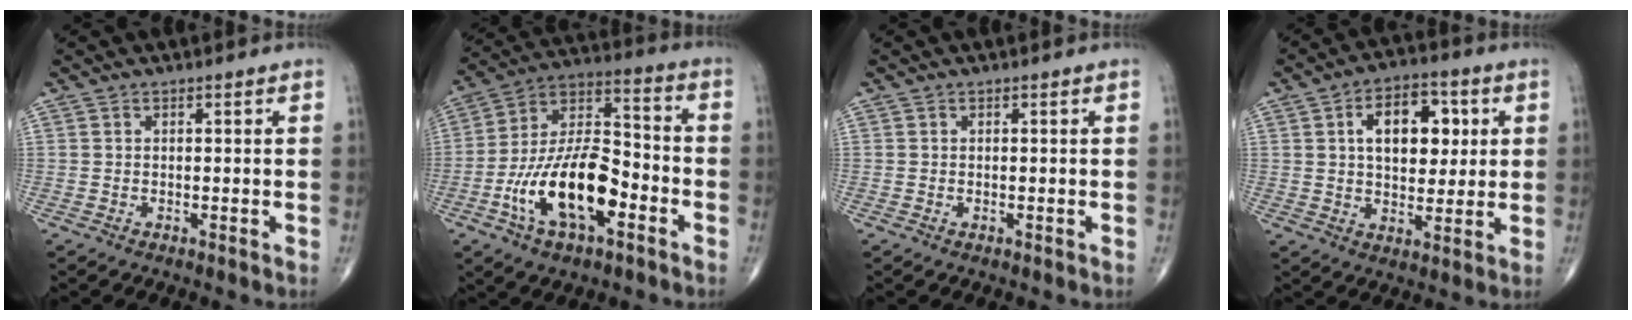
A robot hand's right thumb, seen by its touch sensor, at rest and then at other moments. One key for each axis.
{"total": 19.2, "fx": -6.9, "fy": 9.1, "fz": 15.5, "tx": -0.268, "ty": 0.044, "tz": -0.124}
{"total": 0.0}
{"total": 12.7, "fx": 3.1, "fy": 7.6, "fz": 9.6, "tx": -0.108, "ty": 0.001, "tz": 0.047}